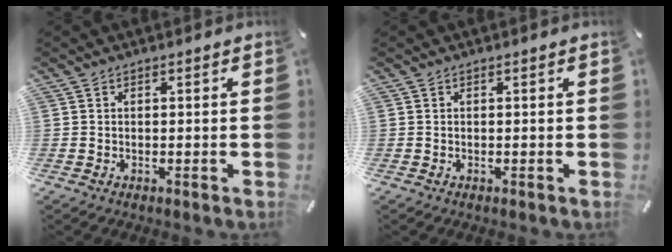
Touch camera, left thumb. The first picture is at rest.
{"total": 0.0}